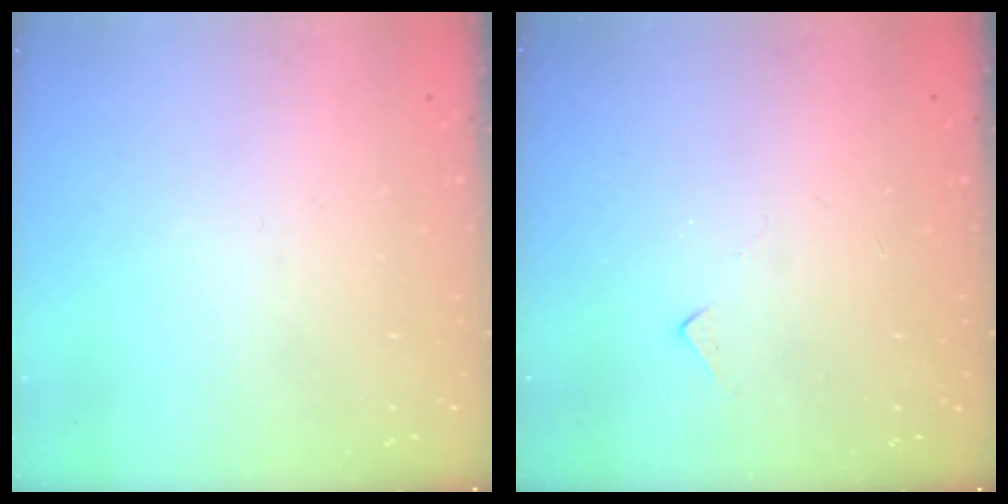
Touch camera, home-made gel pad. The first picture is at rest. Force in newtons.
{"total": 5.2, "press": 5.1, "slide": 0.8}